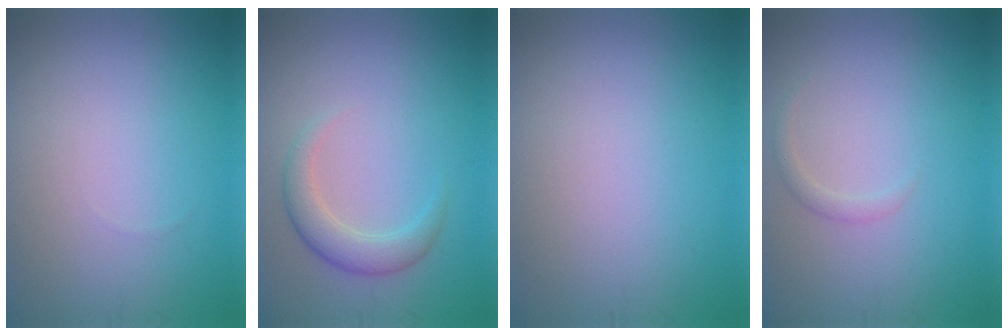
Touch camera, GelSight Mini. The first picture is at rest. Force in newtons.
{"total": 2.7, "press": 2.7, "slide": 0.2}
{"total": 0.0}
{"total": 0.9, "press": 0.9, "slide": 0.0}